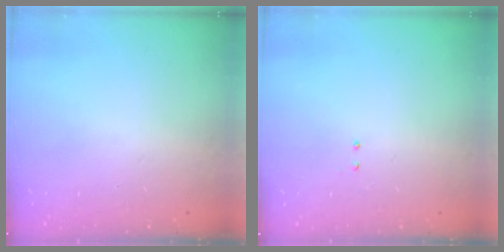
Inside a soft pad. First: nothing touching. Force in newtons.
{"total": 2.1, "press": 2.0, "slide": 0.6}